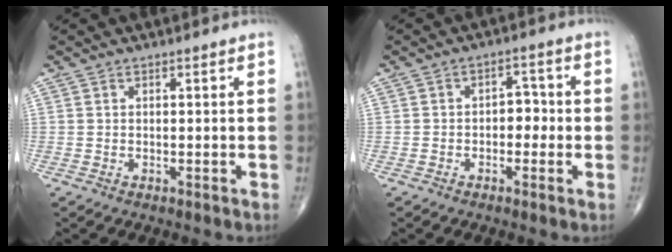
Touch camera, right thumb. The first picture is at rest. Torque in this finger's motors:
{"motor_torque": [0.82, 0.67, -0.03, -0.12, 0.05]}